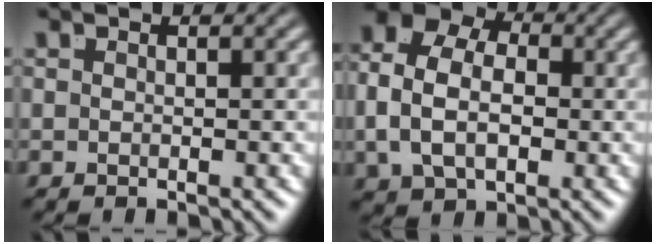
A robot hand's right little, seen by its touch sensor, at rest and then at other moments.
{"total": 9.5, "force": [1.4, 7.1, 6.1], "torque": [-0.117, 0.006, 0.014]}